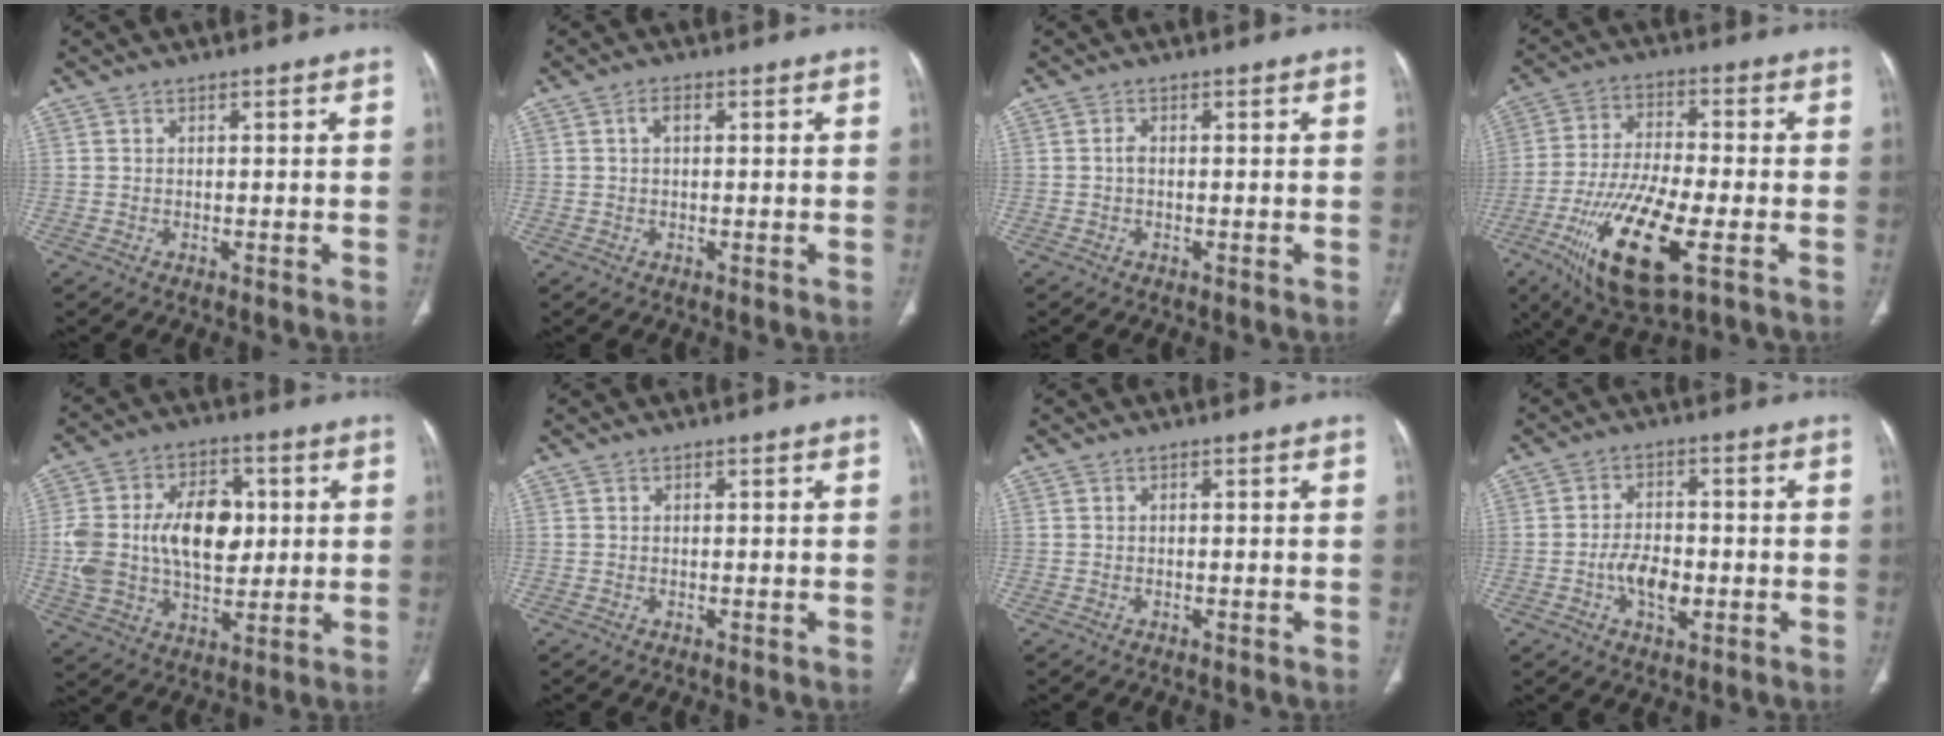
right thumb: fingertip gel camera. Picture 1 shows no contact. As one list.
[{"total": 2.5, "force": [0.4, 1.6, 1.9], "torque": [-0.029, 0.011, 0.004]}, {"total": 0.8, "force": [-0.1, 0.4, 0.7], "torque": [-0.014, 0.001, -0.005]}, {"total": 18.5, "force": [-6.8, 6.2, 16.1], "torque": [-0.316, 0.002, -0.112]}, {"total": 18.2, "force": [1.8, 11.7, 13.9], "torque": [-0.223, 0.012, 0.039]}, {"total": 0.0}, {"total": 0.0}, {"total": 6.4, "force": [-1.8, 3.6, 5.0], "torque": [-0.076, 0.010, -0.032]}]